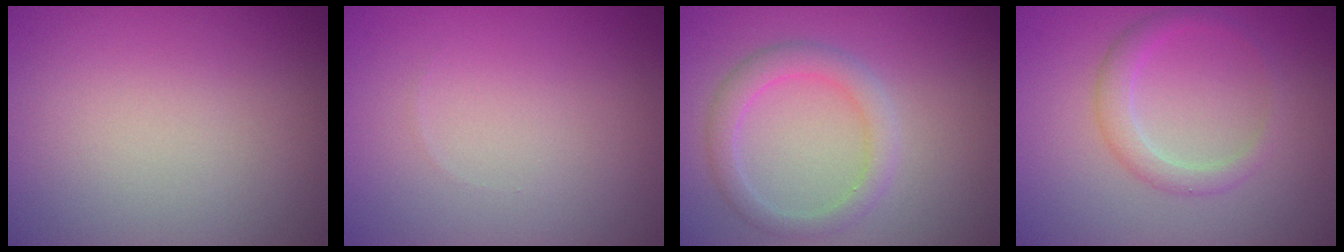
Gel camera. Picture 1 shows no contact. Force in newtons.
{"total": 0.0}
{"total": 2.8, "press": 2.8, "slide": 0.2}
{"total": 2.2, "press": 2.2, "slide": 0.2}